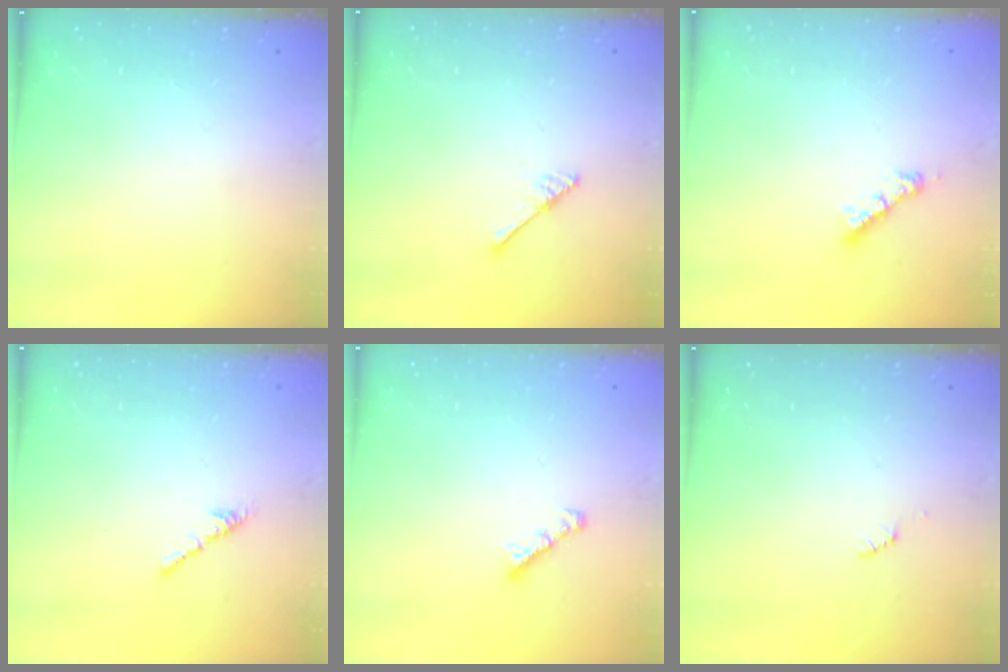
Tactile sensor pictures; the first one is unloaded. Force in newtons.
{"total": 3.0, "press": 3.0, "slide": 0.3}
{"total": 3.3, "press": 3.3, "slide": 0.2}
{"total": 2.1, "press": 2.0, "slide": 0.7}
{"total": 1.7, "press": 1.6, "slide": 0.5}
{"total": 2.5, "press": 2.5, "slide": 0.4}